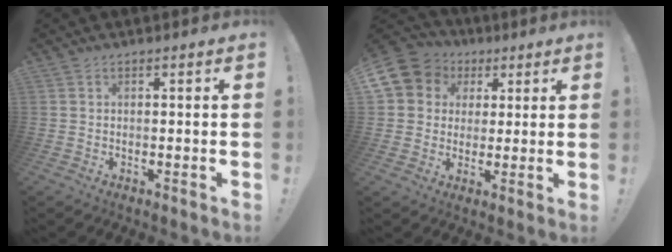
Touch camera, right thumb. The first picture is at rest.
{"total": 10.2, "force": [3.2, 9.1, 3.4], "torque": [-0.062, -0.011, 0.066]}